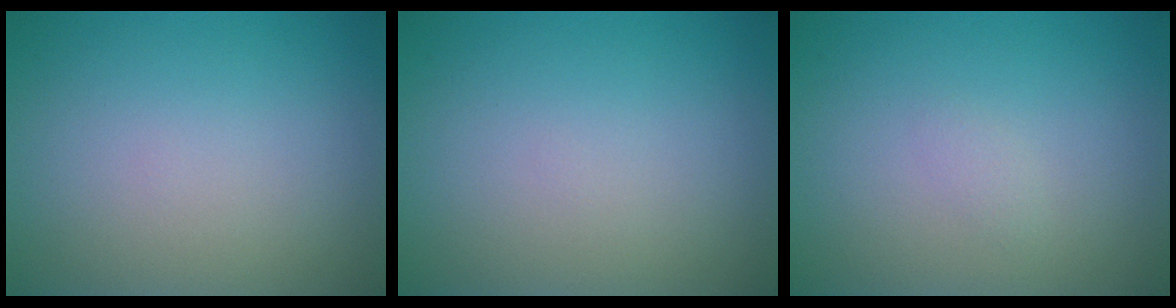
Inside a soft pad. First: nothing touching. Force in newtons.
{"total": 0.0}
{"total": 0.7, "press": 0.7, "slide": 0.1}